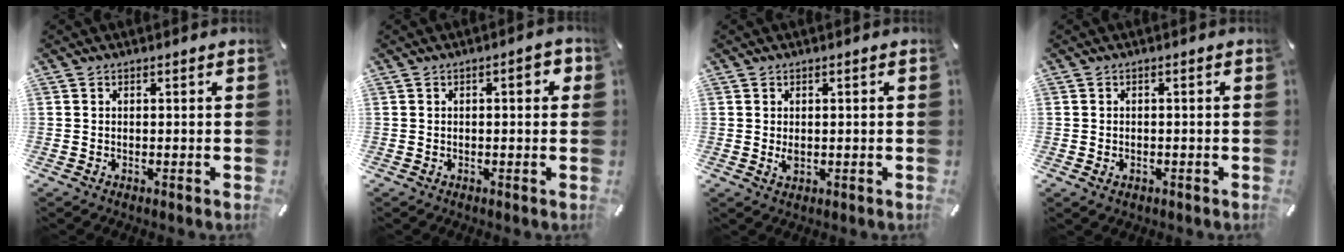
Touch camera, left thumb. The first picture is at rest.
{"total": 3.5, "force": [0.5, 1.3, 3.2], "torque": [-0.046, 0.006, 0.001]}
{"total": 1.8, "force": [0.0, 1.0, 1.5], "torque": [-0.036, -0.001, -0.003]}
{"total": 1.6, "force": [-0.7, 1.2, 0.9], "torque": [-0.017, 0.004, -0.015]}